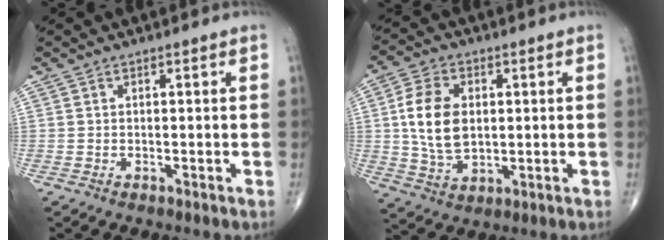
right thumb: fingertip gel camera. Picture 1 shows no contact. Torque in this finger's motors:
{"motor_torque": [1.39, 1.23, 1.07, -0.10, 0.08]}